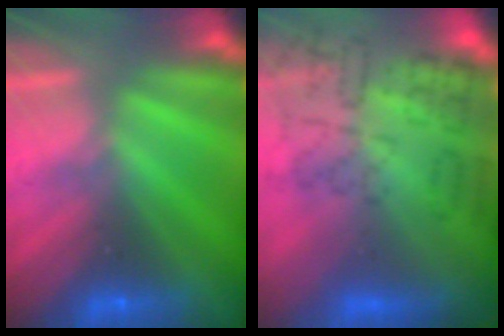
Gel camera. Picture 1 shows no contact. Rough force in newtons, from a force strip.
{"total": 9.3}